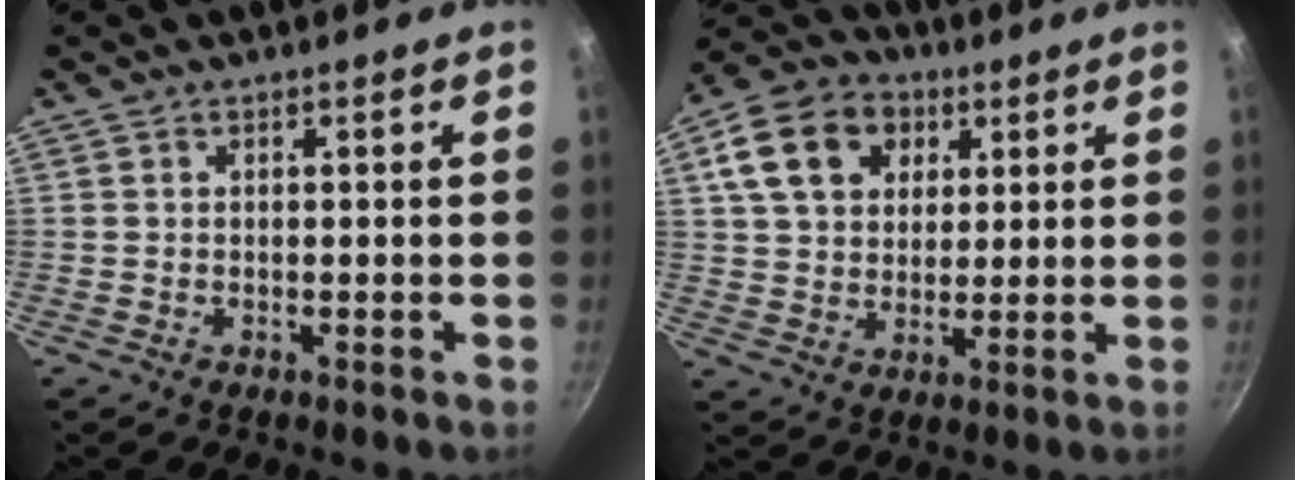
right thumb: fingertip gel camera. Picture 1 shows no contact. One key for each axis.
{"total": 14.2, "fx": 5.4, "fy": 10.7, "fz": 7.7, "tx": -0.117, "ty": 0.001, "tz": 0.083}